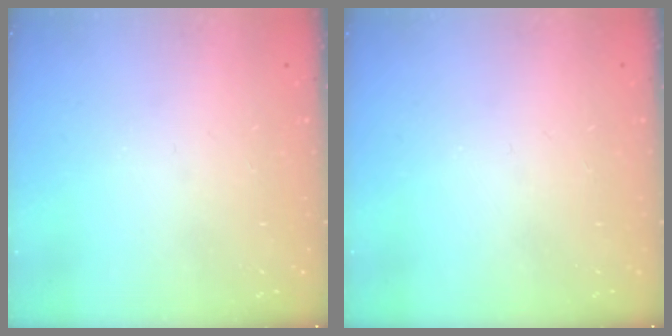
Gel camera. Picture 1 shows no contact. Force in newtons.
{"total": 0.0}